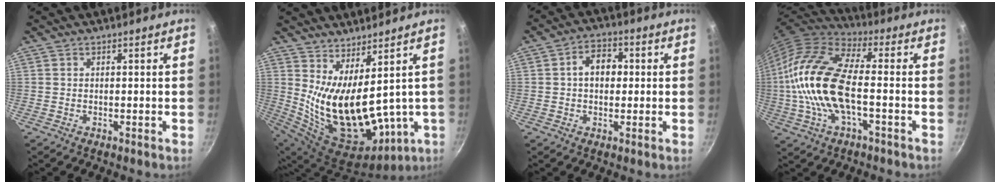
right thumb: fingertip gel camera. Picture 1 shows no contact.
{"total": 18.2, "force": [3.6, 8.5, 15.7], "torque": [-0.250, -0.063, 0.100]}
{"total": 6.5, "force": [0.6, 4.8, 4.4], "torque": [-0.040, 0.015, 0.000]}
{"total": 18.9, "force": [-2.1, 8.5, 16.8], "torque": [-0.329, 0.030, -0.056]}